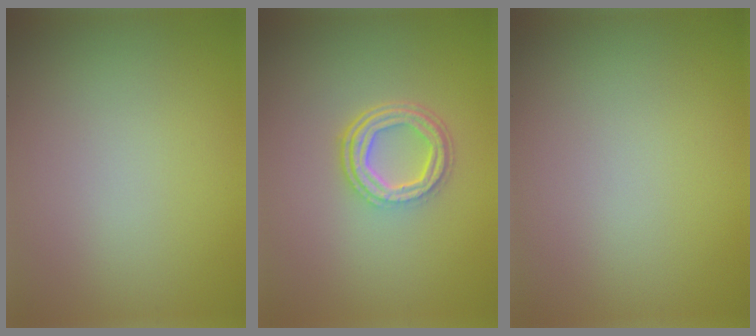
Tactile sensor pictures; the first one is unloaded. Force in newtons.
{"total": 4.1, "press": 3.0, "slide": 2.7}
{"total": 0.0}